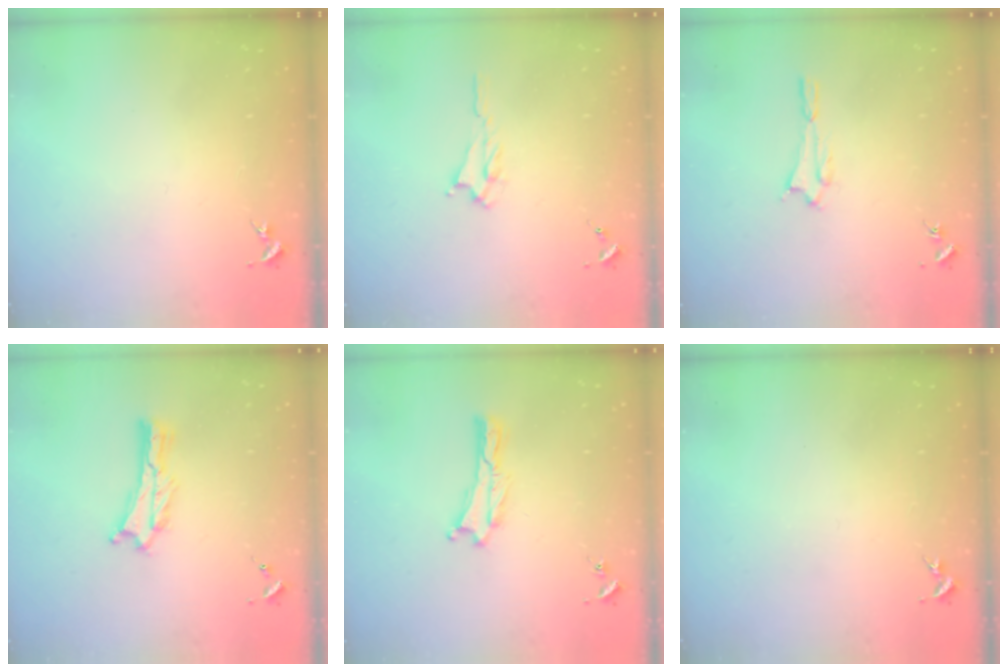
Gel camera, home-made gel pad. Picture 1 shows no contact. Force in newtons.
{"total": 1.6, "press": 1.5, "slide": 0.4}
{"total": 1.6, "press": 1.6, "slide": 0.1}
{"total": 0.8, "press": 0.7, "slide": 0.2}
{"total": 0.0}
{"total": 0.0}